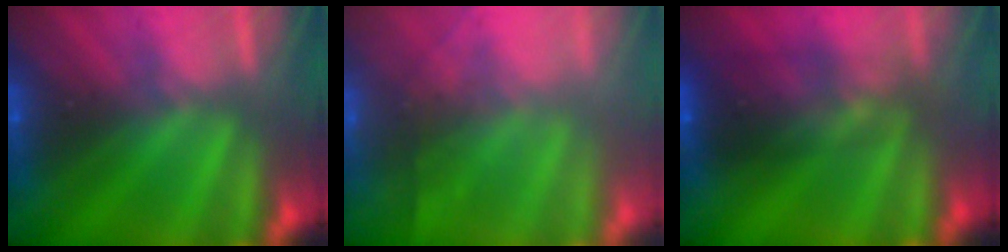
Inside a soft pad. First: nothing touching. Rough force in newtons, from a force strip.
{"total": 10.8}
{"total": 7.3}